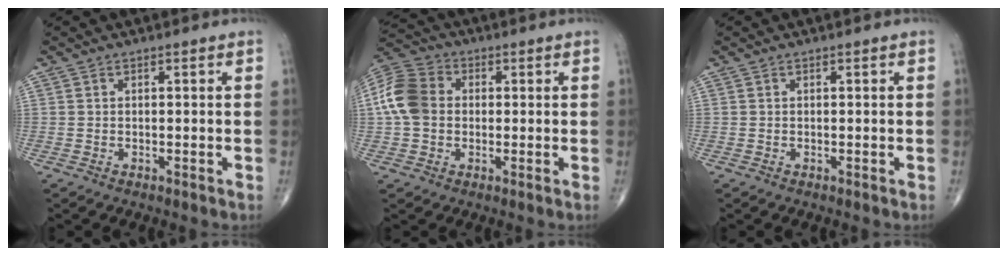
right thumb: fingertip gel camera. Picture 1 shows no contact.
{"total": 10.1, "force": [0.4, 7.9, 6.3], "torque": [-0.122, 0.025, -0.003]}
{"total": 0.0}